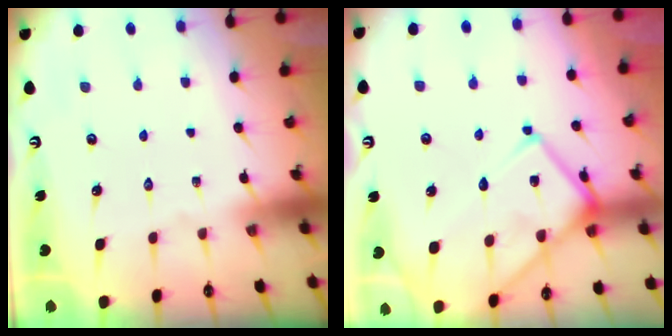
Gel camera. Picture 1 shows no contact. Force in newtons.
{"total": 15.1, "press": 15.0, "slide": 1.6}